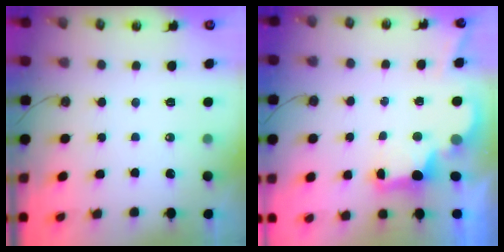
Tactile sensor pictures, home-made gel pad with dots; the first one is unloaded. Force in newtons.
{"total": 2.9, "press": 2.8, "slide": 0.9}